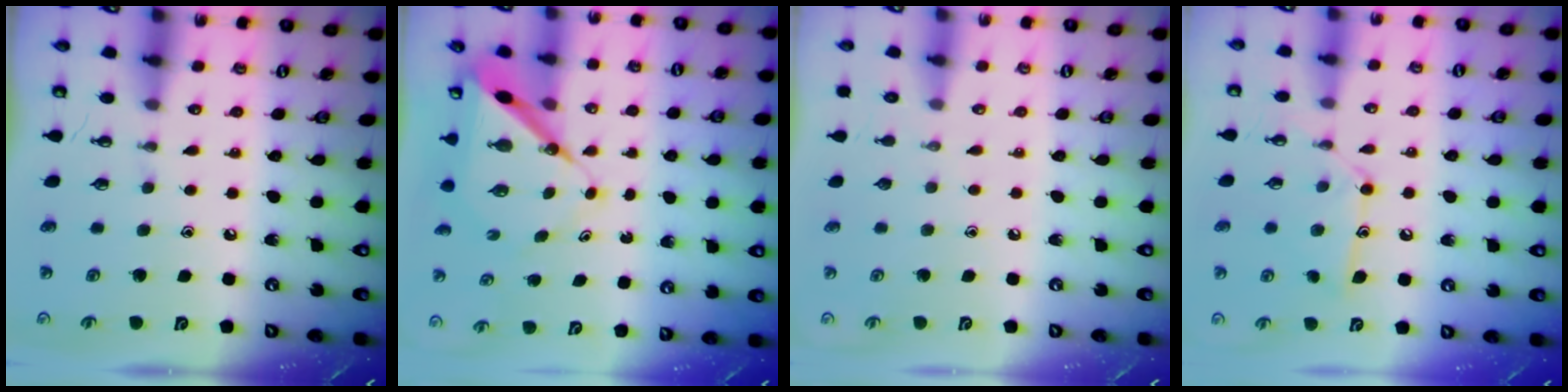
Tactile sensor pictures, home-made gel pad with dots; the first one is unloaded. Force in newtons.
{"total": 8.4, "press": 8.4, "slide": 0.6}
{"total": 0.0}
{"total": 12.4, "press": 12.4, "slide": 0.9}